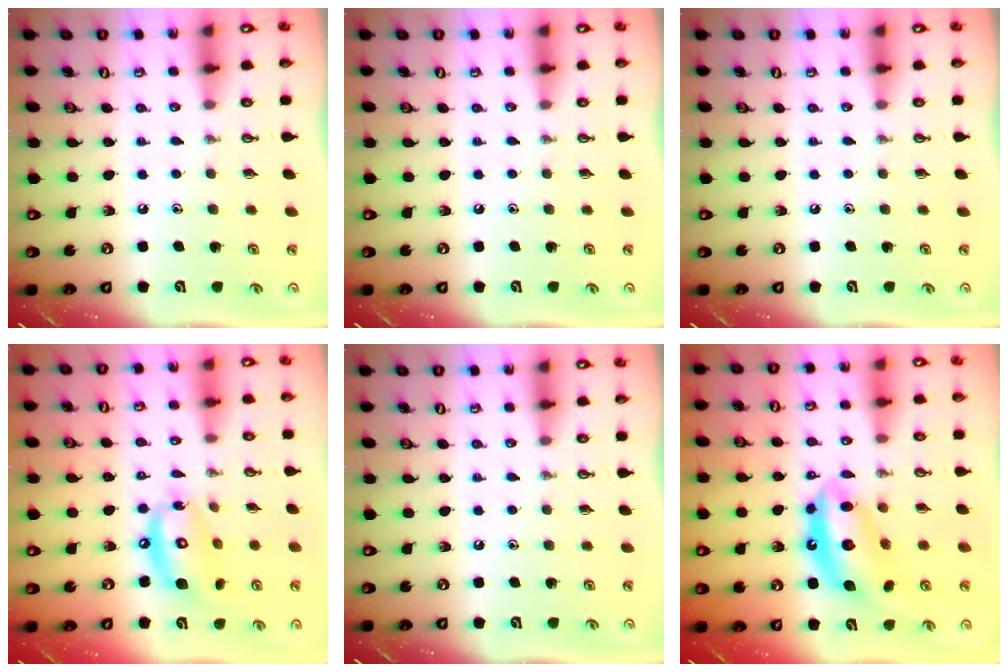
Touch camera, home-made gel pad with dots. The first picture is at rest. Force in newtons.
{"total": 0.0}
{"total": 0.0}
{"total": 13.2, "press": 13.2, "slide": 1.5}
{"total": 0.0}
{"total": 13.4, "press": 13.4, "slide": 1.0}